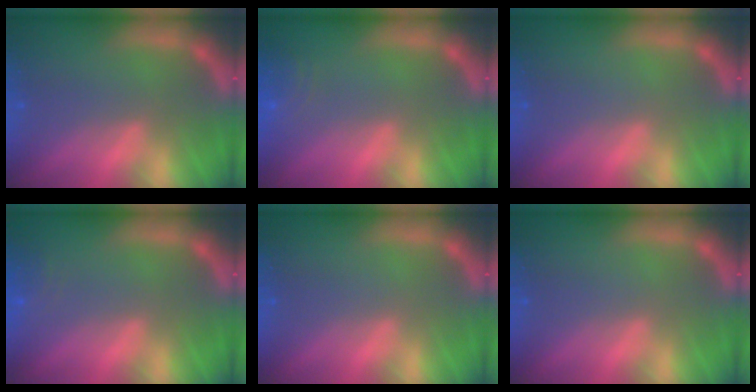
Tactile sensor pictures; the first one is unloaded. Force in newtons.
{"total": 3.5}
{"total": 0.0}
{"total": 1.9}
{"total": 0.0}
{"total": 0.0}